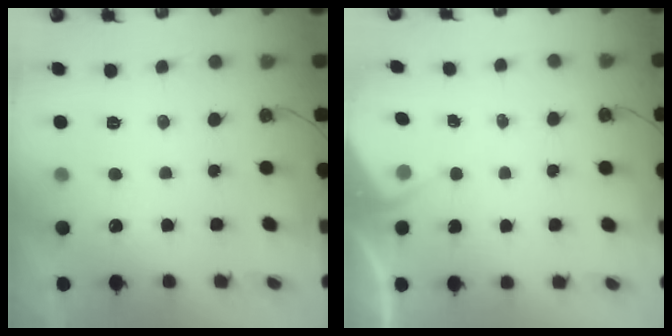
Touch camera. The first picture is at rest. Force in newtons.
{"total": 2.1, "press": 2.1, "slide": 0.3}